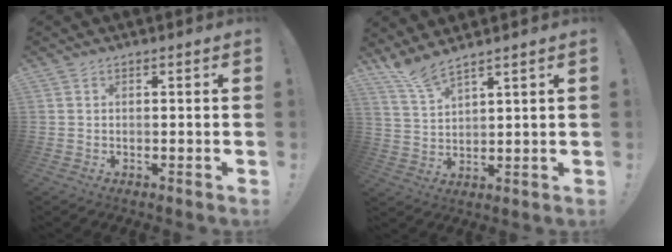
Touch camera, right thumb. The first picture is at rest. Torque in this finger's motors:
{"motor_torque": [-0.80, 0.69, 0.67, 0.52, 0.02]}